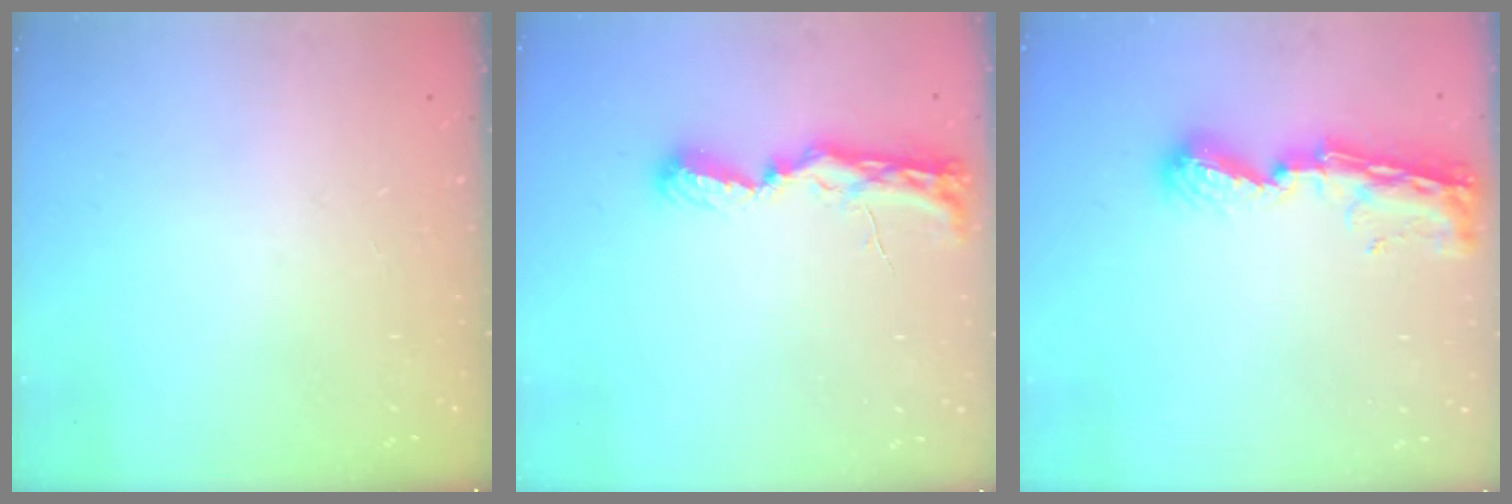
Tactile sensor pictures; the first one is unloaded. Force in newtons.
{"total": 7.7, "press": 7.7, "slide": 0.5}
{"total": 9.3, "press": 9.3, "slide": 1.0}